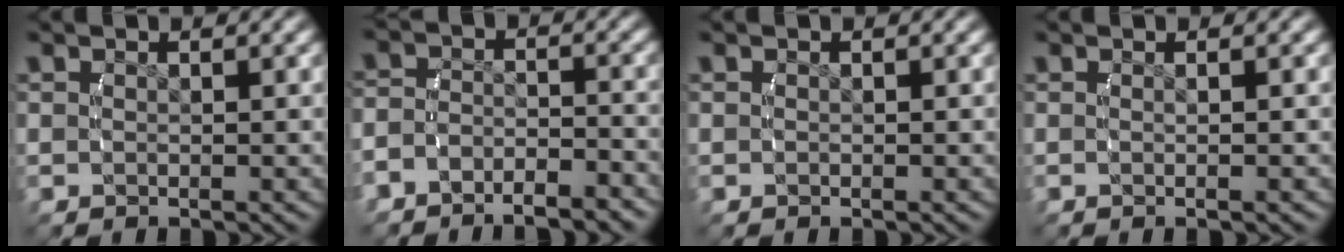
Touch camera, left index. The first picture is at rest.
{"total": 4.6, "force": [-3.8, 2.2, 1.2], "torque": [-0.022, -0.008, -0.066]}
{"total": 0.0}
{"total": 0.9, "force": [-0.5, -0.3, 0.7], "torque": [-0.016, 0.003, -0.009]}